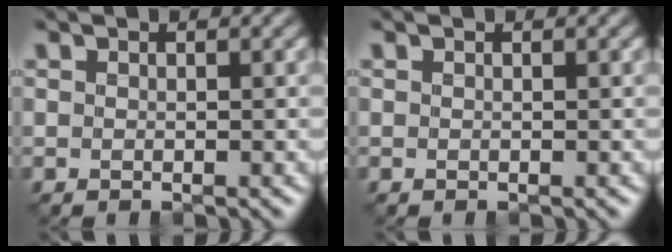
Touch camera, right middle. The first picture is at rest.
{"total": 0.0}